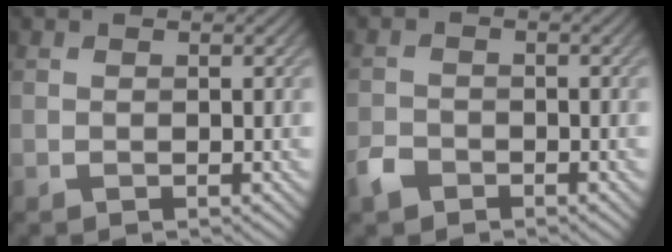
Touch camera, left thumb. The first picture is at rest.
{"total": 2.4, "force": [-1.8, 1.4, 0.8], "torque": [-0.019, -0.002, -0.043]}